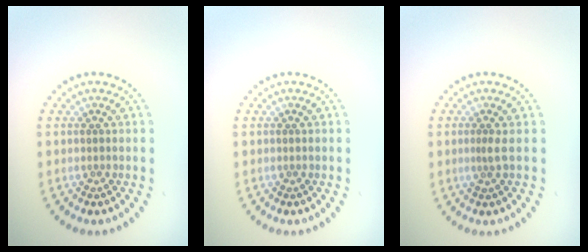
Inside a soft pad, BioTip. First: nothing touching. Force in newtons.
{"total": 0.0}
{"total": 0.7, "press": 0.4, "slide": 0.6}